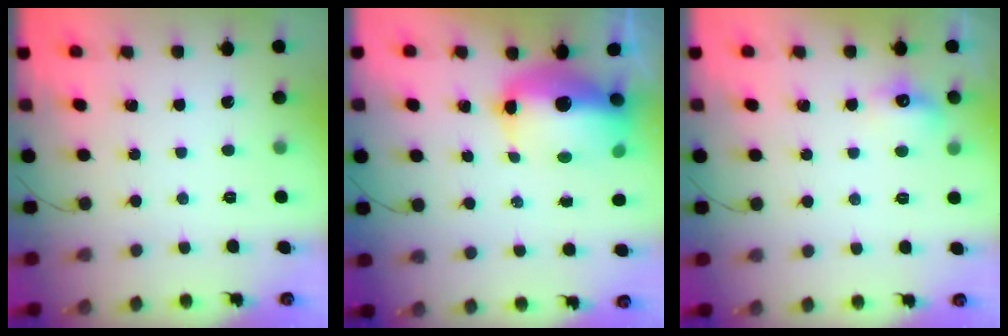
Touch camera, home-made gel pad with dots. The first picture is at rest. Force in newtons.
{"total": 14.6, "press": 13.5, "slide": 5.6}
{"total": 6.8, "press": 6.6, "slide": 1.4}